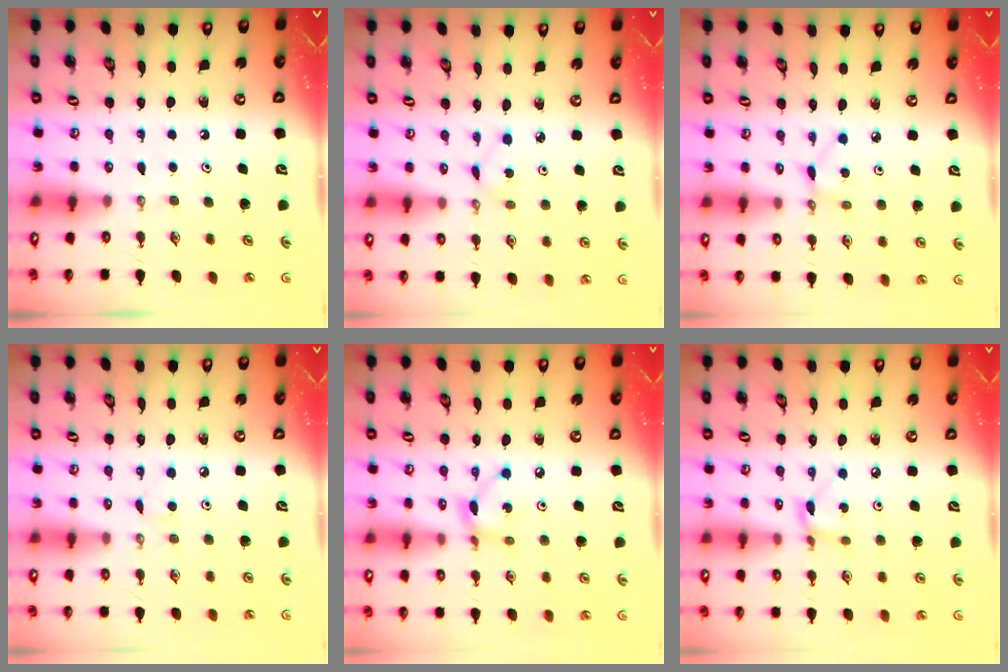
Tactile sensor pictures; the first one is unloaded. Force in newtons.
{"total": 2.0, "press": 2.0, "slide": 0.2}
{"total": 3.0, "press": 3.0, "slide": 0.3}
{"total": 2.9, "press": 2.9, "slide": 0.4}
{"total": 5.7, "press": 5.7, "slide": 0.2}
{"total": 2.8, "press": 2.8, "slide": 0.2}